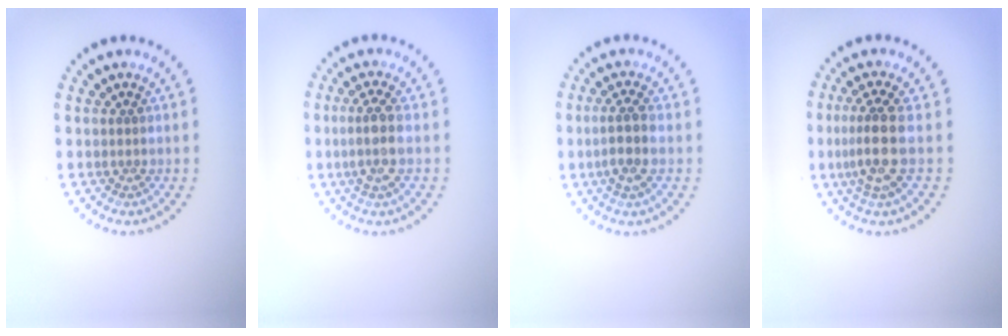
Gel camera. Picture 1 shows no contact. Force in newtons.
{"total": 2.4, "press": 2.1, "slide": 1.1}
{"total": 2.8, "press": 2.4, "slide": 1.4}
{"total": 3.5, "press": 2.7, "slide": 2.2}